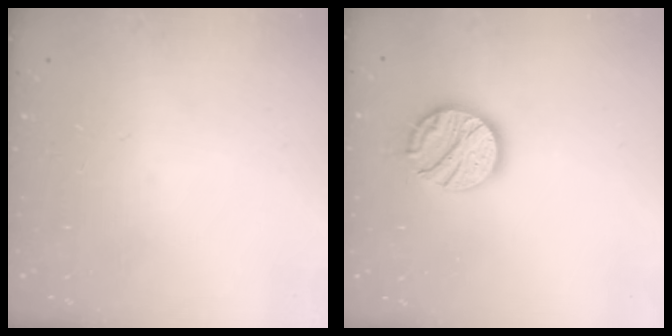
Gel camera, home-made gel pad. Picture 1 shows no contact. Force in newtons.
{"total": 12.6, "press": 12.6, "slide": 0.7}